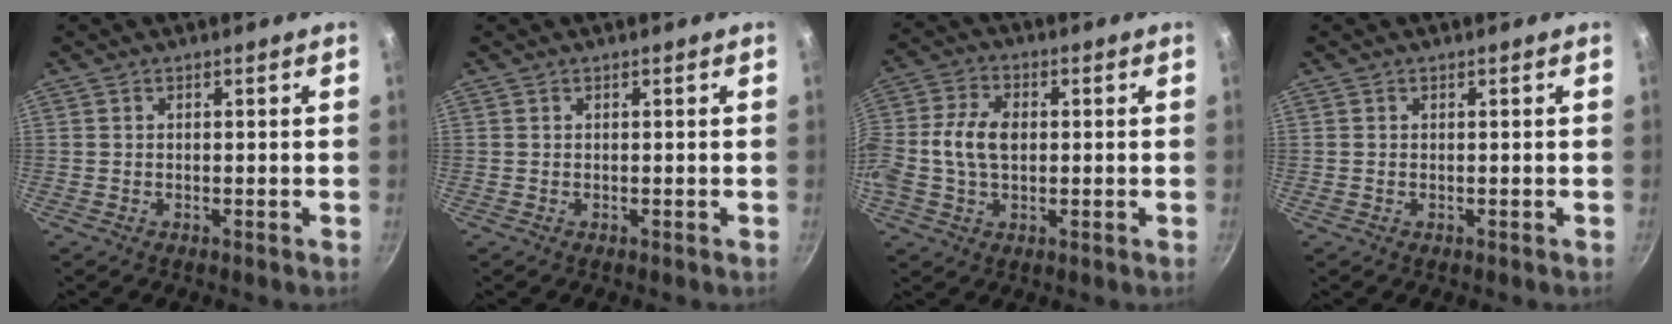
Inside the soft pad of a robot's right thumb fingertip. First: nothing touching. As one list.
[{"total": 0.0}, {"total": 9.5, "force": [0.0, 6.3, 7.1], "torque": [-0.136, 0.021, -0.011]}, {"total": 0.0}]